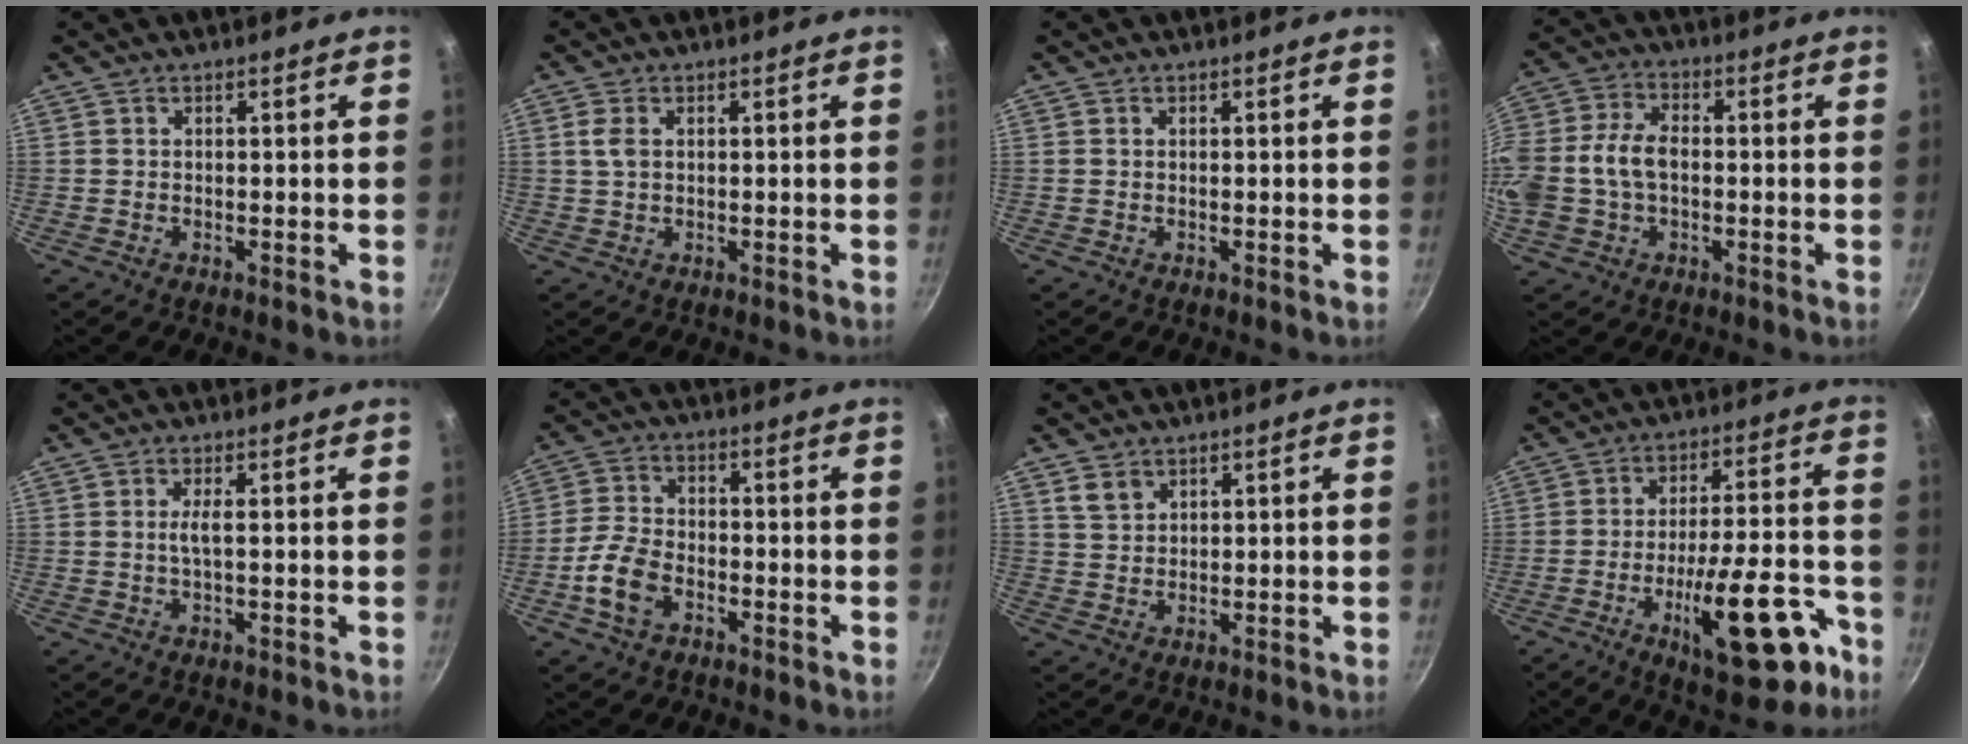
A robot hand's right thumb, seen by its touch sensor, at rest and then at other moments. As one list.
[{"total": 3.1, "force": [0.6, 2.0, 2.3], "torque": [-0.047, 0.003, 0.012]}, {"total": 0.0}, {"total": 12.5, "force": [-1.1, 8.6, 9.1], "torque": [-0.186, 0.031, -0.029]}, {"total": 2.8, "force": [0.2, 0.3, 2.8], "torque": [-0.068, 0.000, 0.004]}, {"total": 7.8, "force": [-3.2, 5.1, 5.1], "torque": [-0.094, 0.023, -0.068]}, {"total": 3.4, "force": [2.1, 2.3, 1.5], "torque": [-0.017, -0.005, 0.044]}, {"total": 19.0, "force": [-8.9, 6.8, 15.4], "torque": [-0.191, 0.053, -0.120]}]